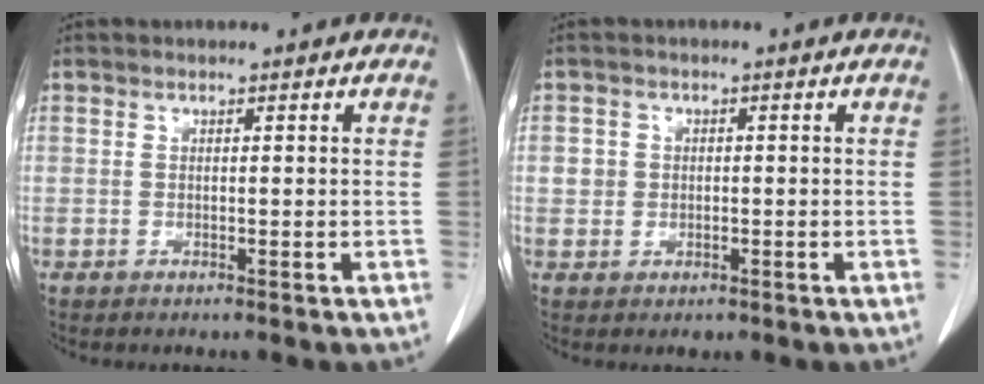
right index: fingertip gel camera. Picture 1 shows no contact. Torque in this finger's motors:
{"motor_torque": [-0.10, -0.02, -0.02, 0.00]}